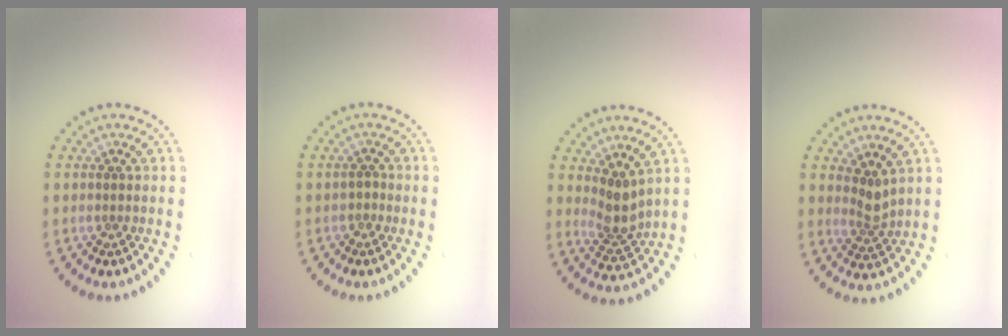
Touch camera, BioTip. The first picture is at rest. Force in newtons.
{"total": 0.6, "press": 0.3, "slide": 0.6}
{"total": 2.7, "press": 2.1, "slide": 1.7}
{"total": 1.9, "press": 1.3, "slide": 1.4}